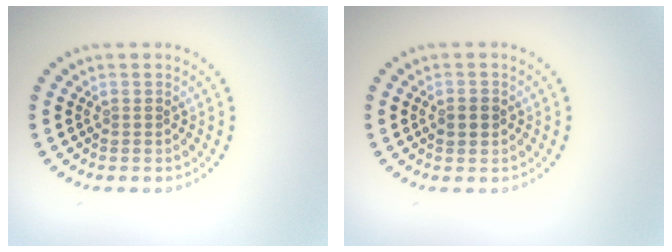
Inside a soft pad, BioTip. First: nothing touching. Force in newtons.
{"total": 1.8, "press": 1.8, "slide": 0.2}